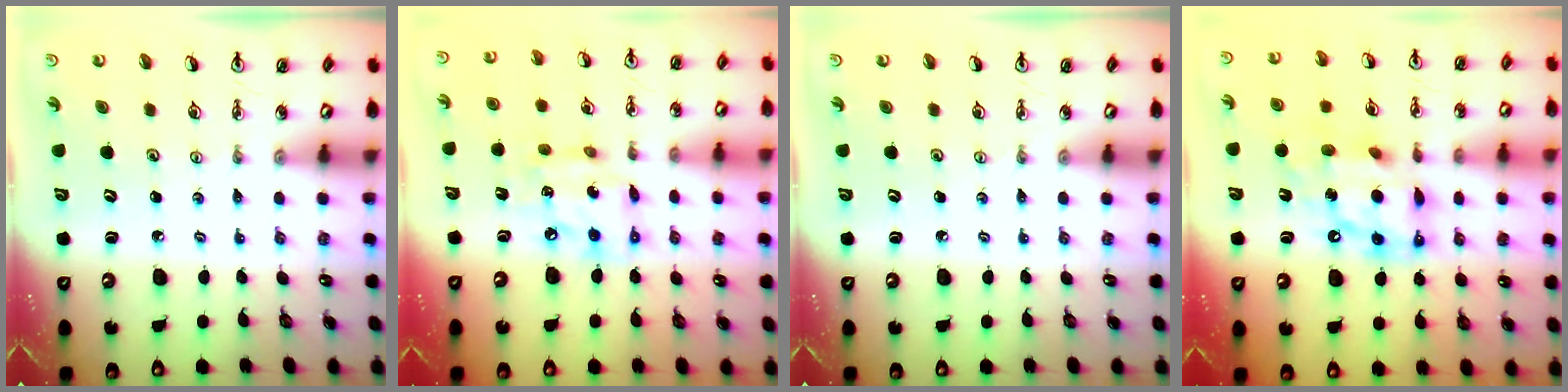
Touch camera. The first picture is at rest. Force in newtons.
{"total": 11.9, "press": 11.9, "slide": 1.3}
{"total": 0.0}
{"total": 14.2, "press": 14.2, "slide": 1.4}